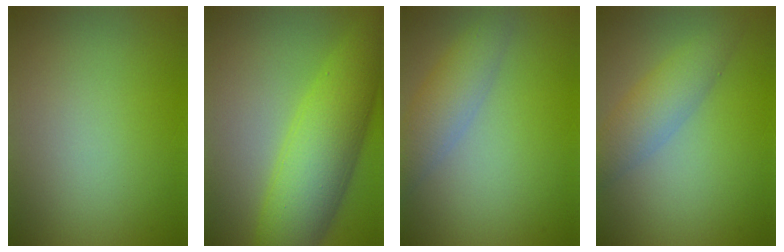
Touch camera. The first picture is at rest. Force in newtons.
{"total": 8.6, "press": 8.6, "slide": 0.2}
{"total": 3.8, "press": 3.8, "slide": 0.1}
{"total": 3.8, "press": 3.8, "slide": 0.1}